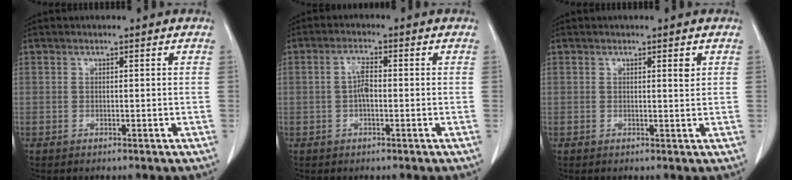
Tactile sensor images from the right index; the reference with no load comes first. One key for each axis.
{"total": 3.0, "fx": -0.3, "fy": 1.0, "fz": 2.9, "tx": -0.057, "ty": 0.007, "tz": -0.005}
{"total": 1.2, "fx": 0.6, "fy": 0.2, "fz": 1.1, "tx": -0.018, "ty": -0.001, "tz": 0.007}